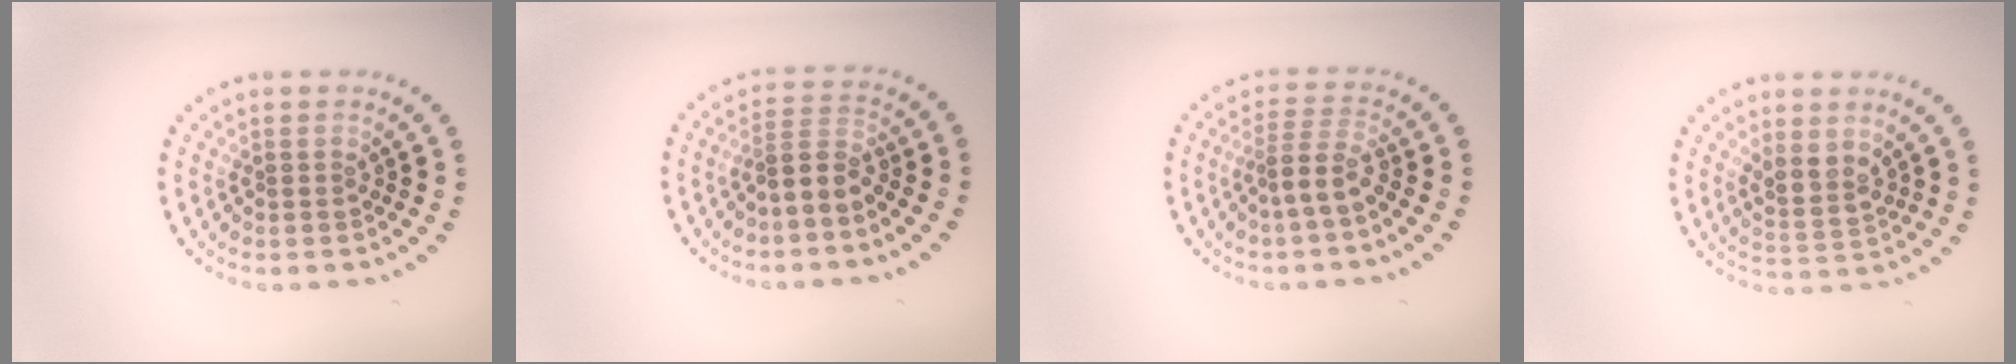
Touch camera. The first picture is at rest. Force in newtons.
{"total": 2.4, "press": 2.0, "slide": 1.4}
{"total": 2.7, "press": 1.9, "slide": 1.9}
{"total": 2.4, "press": 2.1, "slide": 1.1}